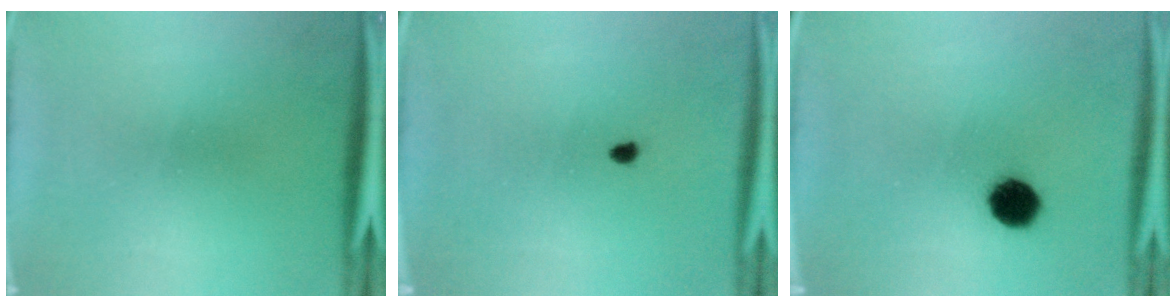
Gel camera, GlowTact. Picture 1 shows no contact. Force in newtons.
{"total": 0.7}
{"total": 7.2}